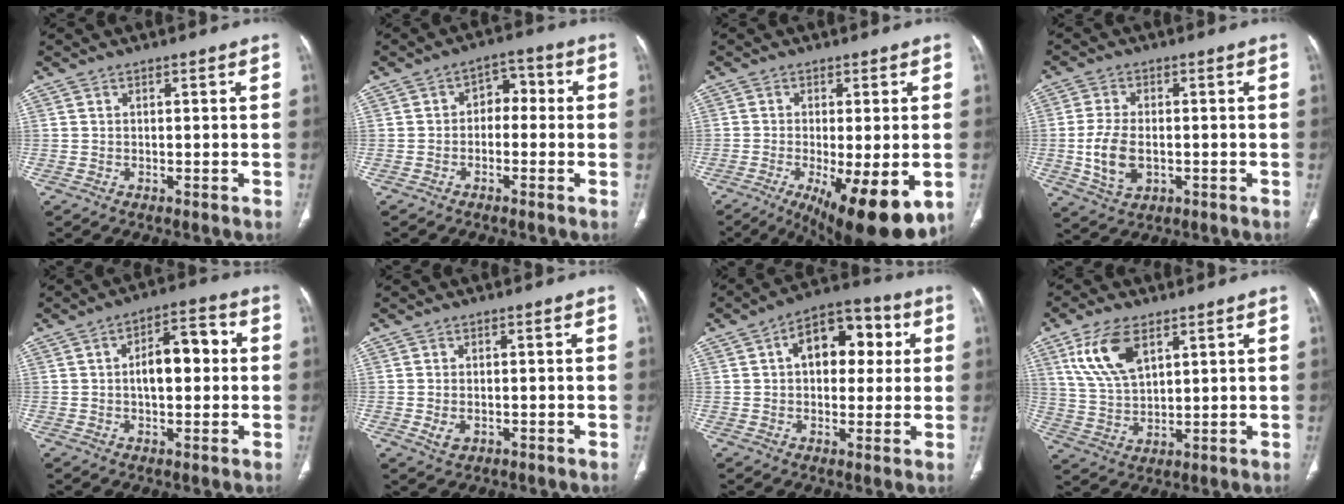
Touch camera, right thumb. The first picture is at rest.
{"total": 7.2, "force": [-0.6, 5.0, 5.1], "torque": [-0.042, 0.039, -0.023]}
{"total": 15.2, "force": [-5.6, 4.5, 13.4], "torque": [-0.177, -0.023, -0.074]}
{"total": 8.1, "force": [-1.2, 5.0, 6.3], "torque": [-0.127, 0.000, -0.016]}
{"total": 9.7, "force": [0.8, 4.9, 8.3], "torque": [-0.114, 0.024, 0.008]}
{"total": 2.5, "force": [-0.4, 1.7, 1.8], "torque": [-0.032, -0.002, -0.002]}
{"total": 13.4, "force": [3.3, 8.3, 10.0], "torque": [-0.104, 0.020, 0.041]}
{"total": 11.1, "force": [5.5, 5.5, 7.9], "torque": [-0.152, -0.016, 0.115]}